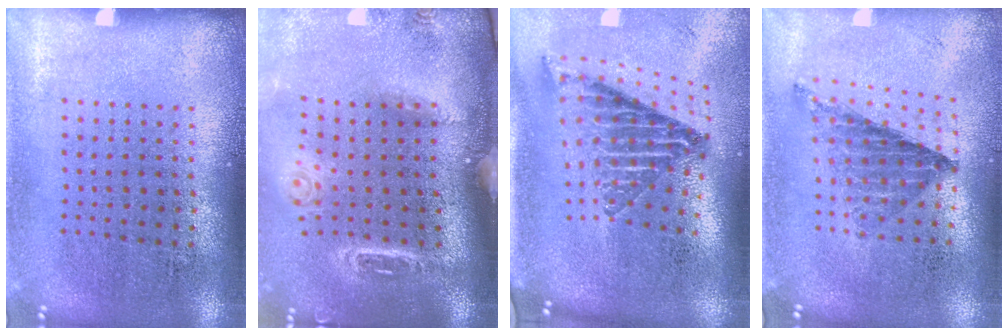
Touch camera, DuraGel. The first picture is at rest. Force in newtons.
{"total": 1.8, "press": 1.7, "slide": 0.6}
{"total": 2.3, "press": 1.5, "slide": 1.7}
{"total": 0.8, "press": 0.8, "slide": 0.1}